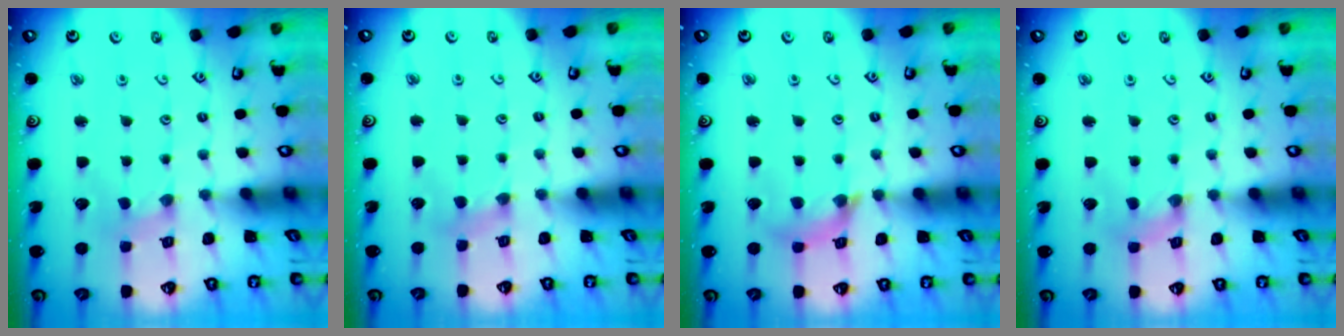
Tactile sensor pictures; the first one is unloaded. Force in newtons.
{"total": 2.9, "press": 2.8, "slide": 0.5}
{"total": 7.1, "press": 7.1, "slide": 0.6}
{"total": 1.6, "press": 1.5, "slide": 0.2}